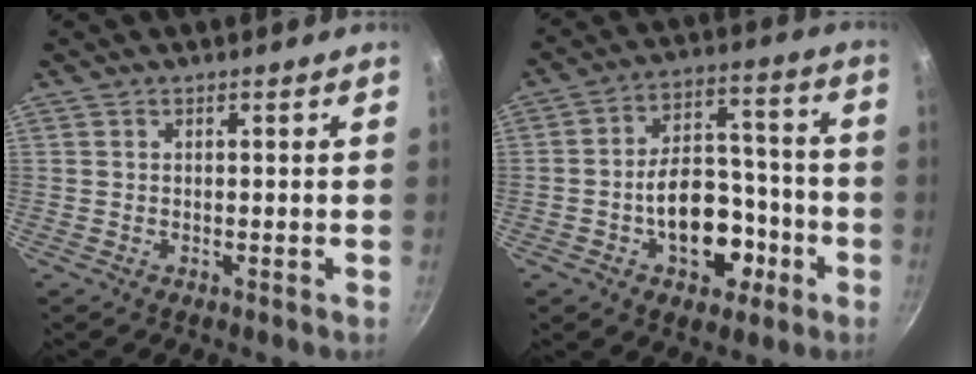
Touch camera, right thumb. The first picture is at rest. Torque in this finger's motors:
{"motor_torque": [1.96, 1.57, 1.52, -1.10, 0.50]}